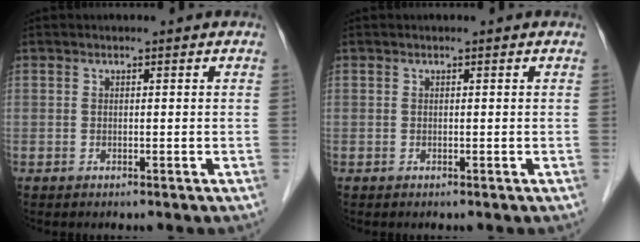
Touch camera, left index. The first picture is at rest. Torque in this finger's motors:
{"motor_torque": [-0.02, 0.02, 0.00, 0.00]}